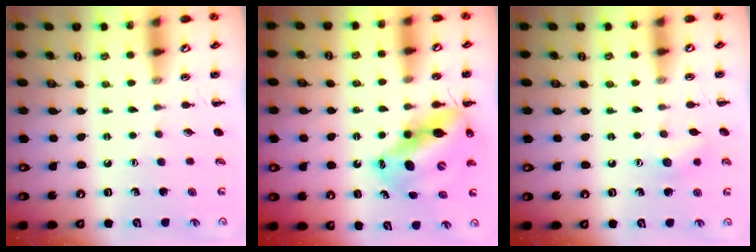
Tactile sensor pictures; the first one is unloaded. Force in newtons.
{"total": 14.1, "press": 13.6, "slide": 3.6}
{"total": 6.9, "press": 6.7, "slide": 1.7}